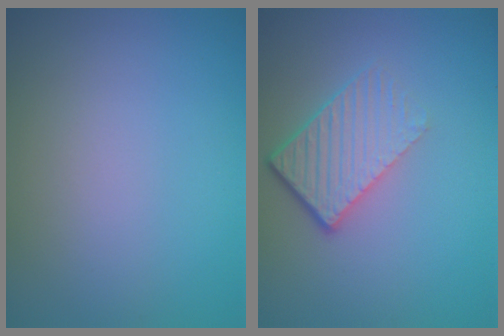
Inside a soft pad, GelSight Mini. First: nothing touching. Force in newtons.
{"total": 4.5, "press": 2.8, "slide": 3.5}